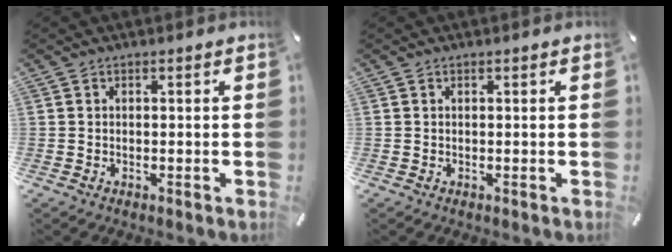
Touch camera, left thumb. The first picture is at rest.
{"total": 0.0}